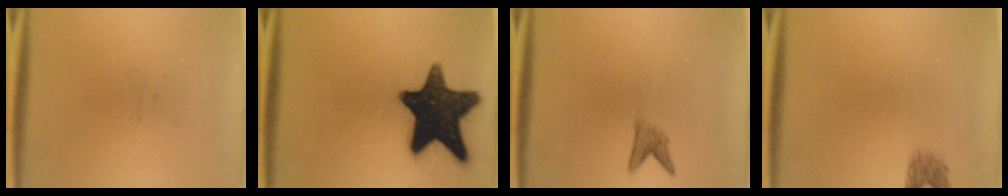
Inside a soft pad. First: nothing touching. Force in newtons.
{"total": 17.6}
{"total": 1.8}
{"total": 1.6}